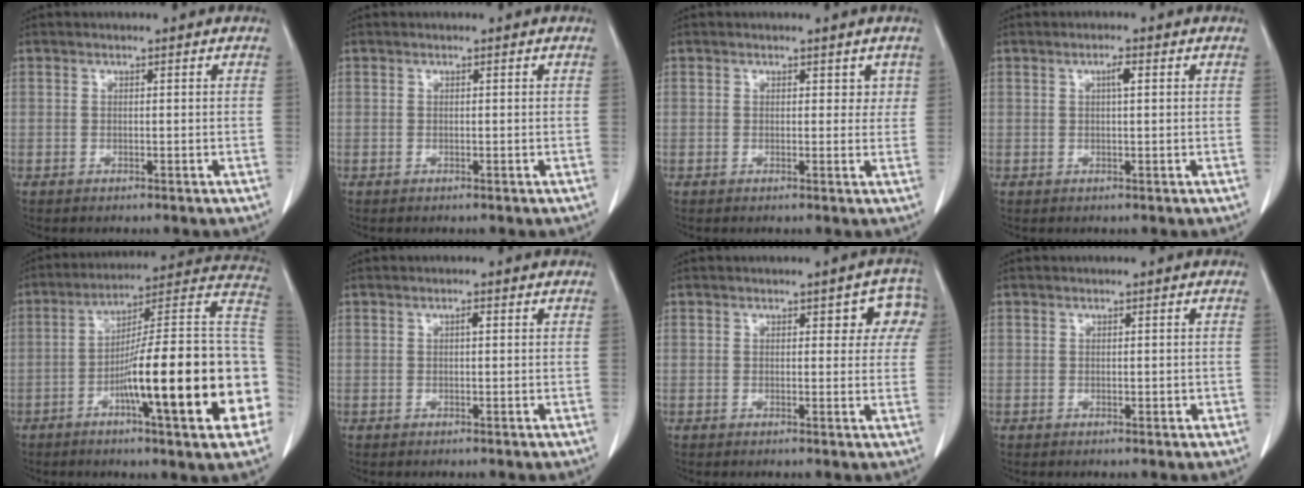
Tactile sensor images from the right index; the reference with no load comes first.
{"total": 0.0}
{"total": 2.1, "force": [1.0, 1.5, 1.0], "torque": [0.000, 0.000, 0.011]}
{"total": 1.6, "force": [0.5, 0.2, 1.5], "torque": [-0.028, 0.003, 0.007]}
{"total": 24.5, "force": [-6.5, 2.1, 23.5], "torque": [-0.256, 0.018, -0.099]}
{"total": 0.8, "force": [0.2, 0.2, 0.7], "torque": [-0.013, 0.002, 0.002]}
{"total": 4.9, "force": [2.0, 2.6, 3.7], "torque": [-0.015, 0.014, 0.016]}
{"total": 1.1, "force": [-0.3, 0.6, 0.8], "torque": [-0.009, 0.001, -0.003]}